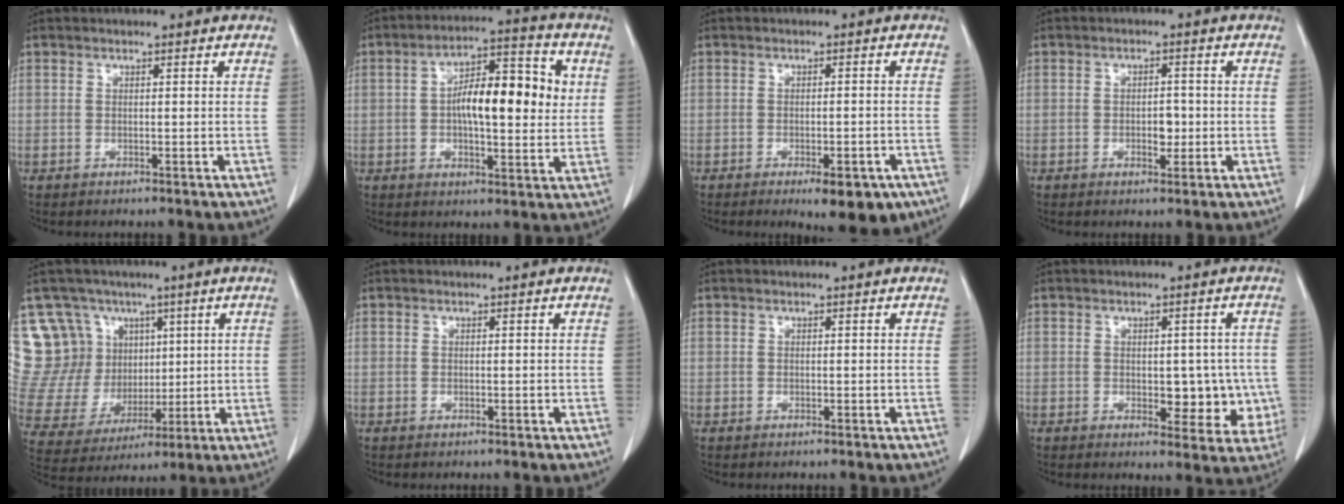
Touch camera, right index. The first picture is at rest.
{"total": 13.2, "force": [1.7, 4.6, 12.2], "torque": [-0.196, 0.025, 0.021]}
{"total": 7.8, "force": [-4.8, 2.5, 5.6], "torque": [-0.060, -0.006, -0.061]}
{"total": 2.8, "force": [-0.6, 1.5, 2.3], "torque": [-0.033, 0.003, -0.004]}
{"total": 17.4, "force": [8.0, 14.4, 5.6], "torque": [-0.144, 0.070, 0.180]}
{"total": 0.0}
{"total": 0.0}
{"total": 7.3, "force": [-0.8, 4.1, 6.0], "torque": [-0.049, 0.007, -0.002]}